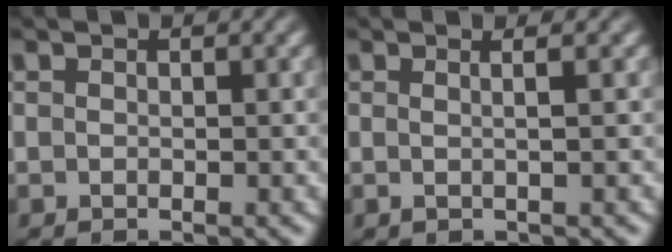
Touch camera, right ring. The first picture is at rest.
{"total": 1.5, "force": [0.2, -0.6, 1.4], "torque": [-0.022, 0.001, 0.004]}